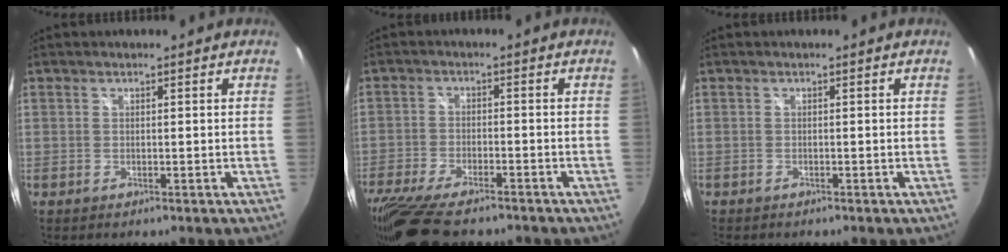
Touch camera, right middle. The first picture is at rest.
{"total": 16.5, "force": [-13.3, 4.6, 8.6], "torque": [-0.193, -0.050, -0.225]}
{"total": 1.0, "force": [-0.9, 0.3, 0.2], "torque": [-0.008, -0.004, -0.015]}